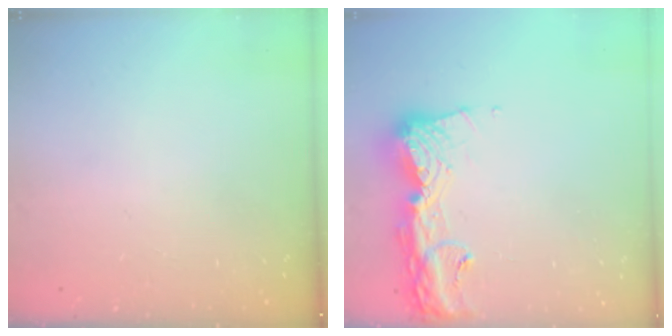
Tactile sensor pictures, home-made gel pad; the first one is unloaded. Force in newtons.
{"total": 15.5, "press": 15.4, "slide": 1.5}